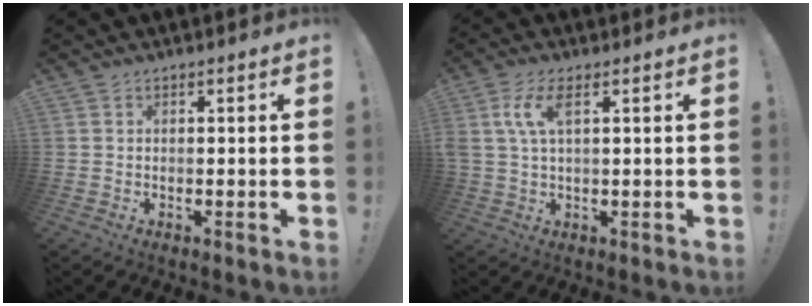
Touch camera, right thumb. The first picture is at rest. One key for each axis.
{"total": 7.1, "fx": 2.3, "fy": 2.6, "fz": 6.2, "tx": -0.125, "ty": 0.002, "tz": 0.042}